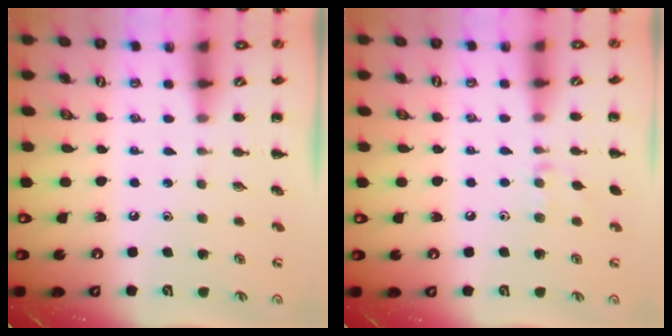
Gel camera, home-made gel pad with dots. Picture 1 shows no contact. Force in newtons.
{"total": 7.5, "press": 7.3, "slide": 1.8}